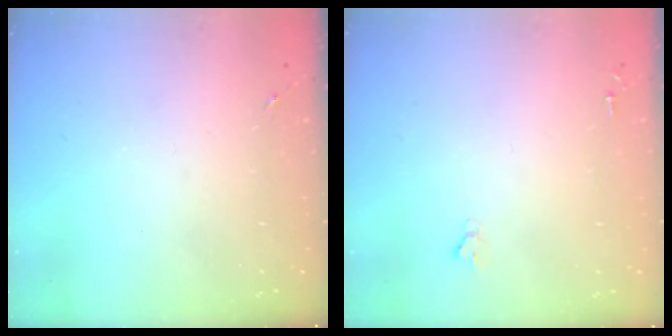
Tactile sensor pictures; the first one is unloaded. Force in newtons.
{"total": 1.6, "press": 1.6, "slide": 0.2}